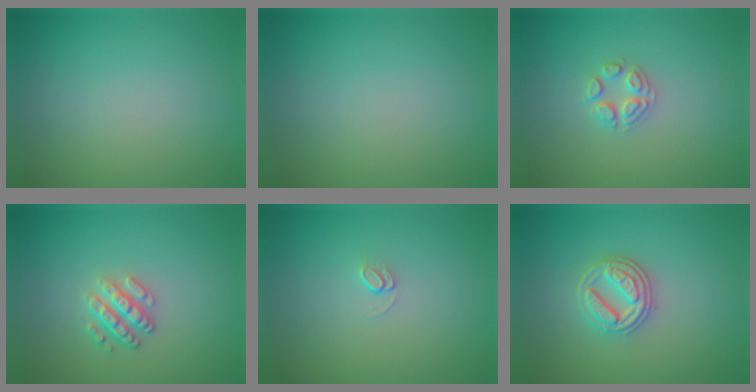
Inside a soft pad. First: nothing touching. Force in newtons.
{"total": 0.0}
{"total": 2.2, "press": 2.2, "slide": 0.2}
{"total": 2.5, "press": 2.4, "slide": 0.6}
{"total": 0.8, "press": 0.5, "slide": 0.7}
{"total": 3.4, "press": 3.0, "slide": 1.7}